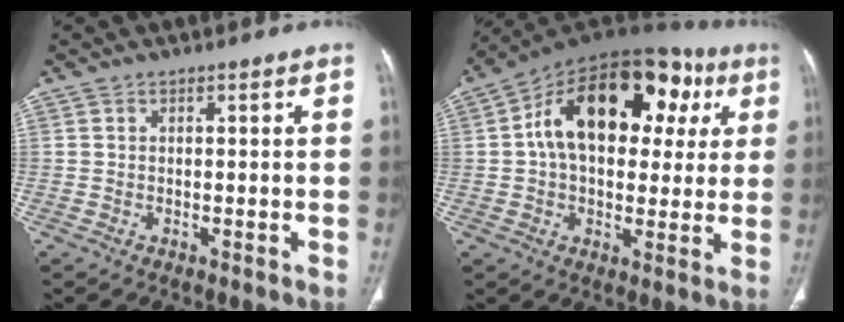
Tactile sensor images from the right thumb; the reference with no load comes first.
{"total": 24.6, "force": [6.0, 14.9, 18.6], "torque": [-0.254, 0.039, 0.084]}